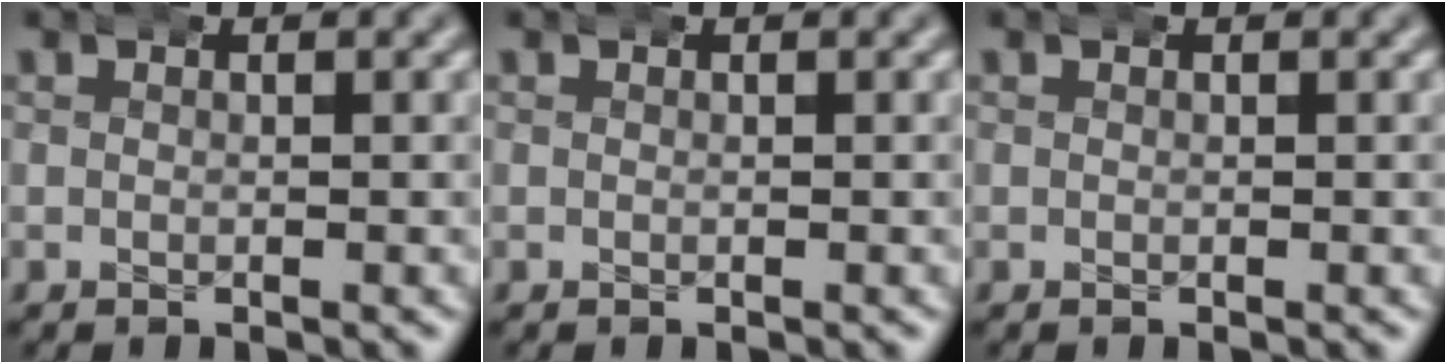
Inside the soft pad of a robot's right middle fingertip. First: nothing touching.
{"total": 0.0}
{"total": 0.0}